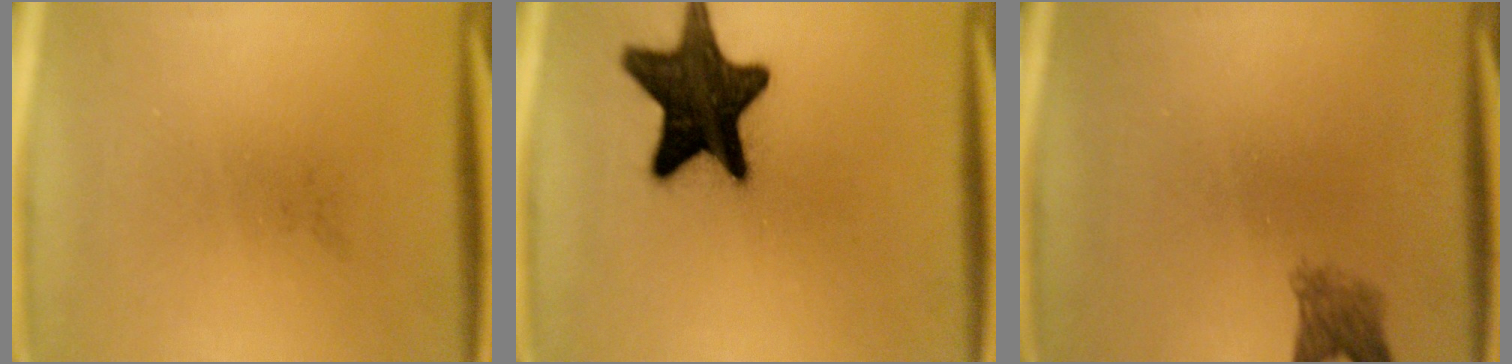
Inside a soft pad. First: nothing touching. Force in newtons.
{"total": 17.4}
{"total": 2.9}